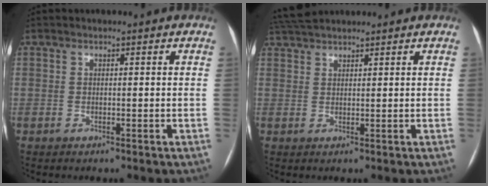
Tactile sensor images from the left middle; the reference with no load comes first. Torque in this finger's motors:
{"motor_torque": [0.00, -0.26, 0.02, 0.03]}